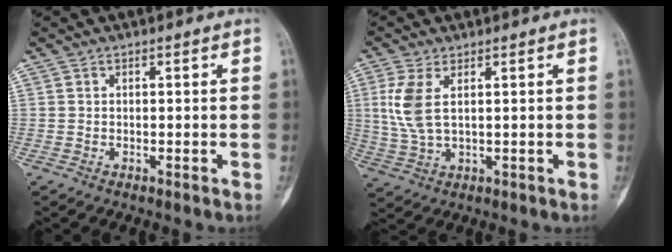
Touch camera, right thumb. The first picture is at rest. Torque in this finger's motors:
{"motor_torque": [0.79, 1.29, 0.71, 0.69, 0.05]}